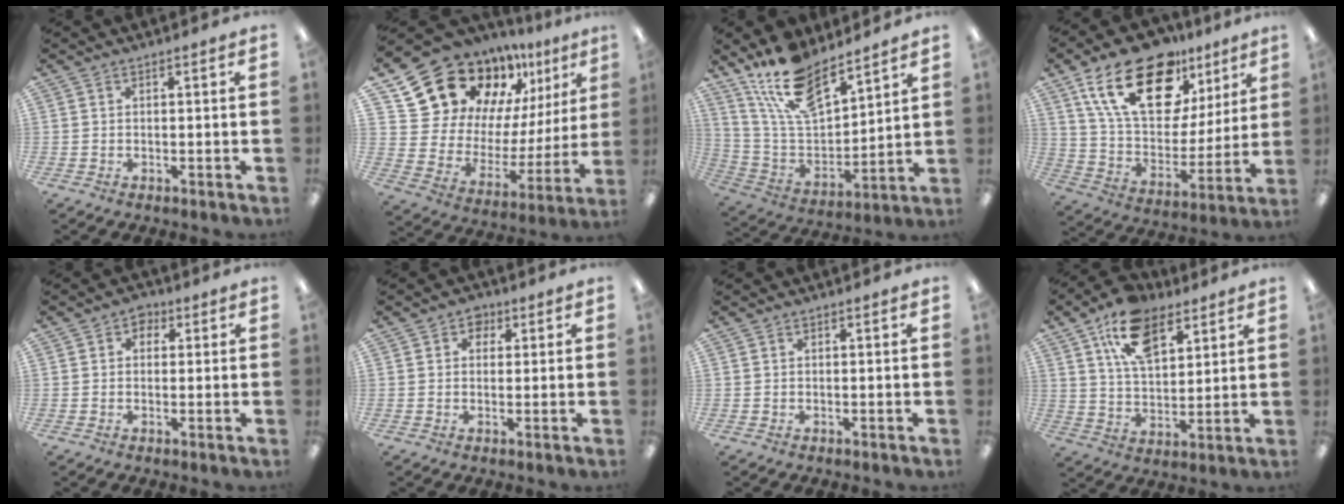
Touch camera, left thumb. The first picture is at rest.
{"total": 17.7, "force": [15.0, 8.4, 4.4], "torque": [-0.097, -0.131, 0.272]}
{"total": 17.2, "force": [13.6, 6.4, 8.4], "torque": [-0.175, -0.074, 0.245]}
{"total": 24.0, "force": [14.6, 12.4, 14.4], "torque": [-0.244, -0.070, 0.258]}
{"total": 2.7, "force": [0.6, 2.2, 1.3], "torque": [-0.010, 0.003, 0.007]}
{"total": 3.1, "force": [1.4, 2.5, 1.2], "torque": [-0.003, -0.002, 0.020]}
{"total": 0.0}
{"total": 14.6, "force": [8.4, 8.1, 8.8], "torque": [-0.148, -0.021, 0.153]}